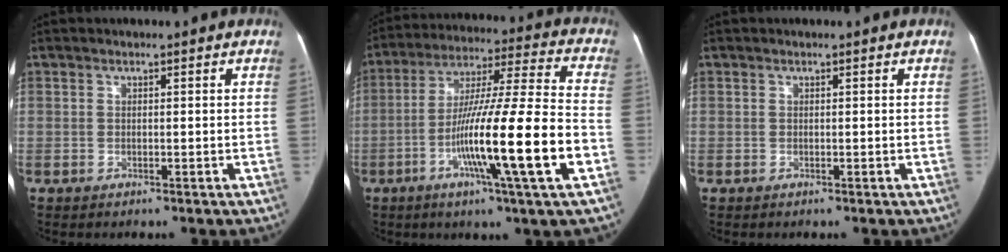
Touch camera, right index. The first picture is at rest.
{"total": 20.2, "force": [-6.4, -0.4, 19.2], "torque": [-0.319, -0.012, -0.113]}
{"total": 0.0}